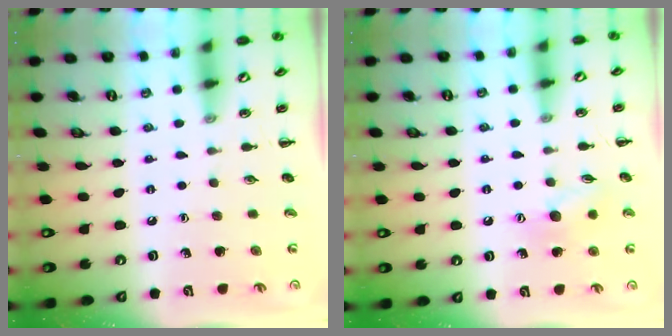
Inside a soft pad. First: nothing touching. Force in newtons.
{"total": 8.0, "press": 8.0, "slide": 0.8}